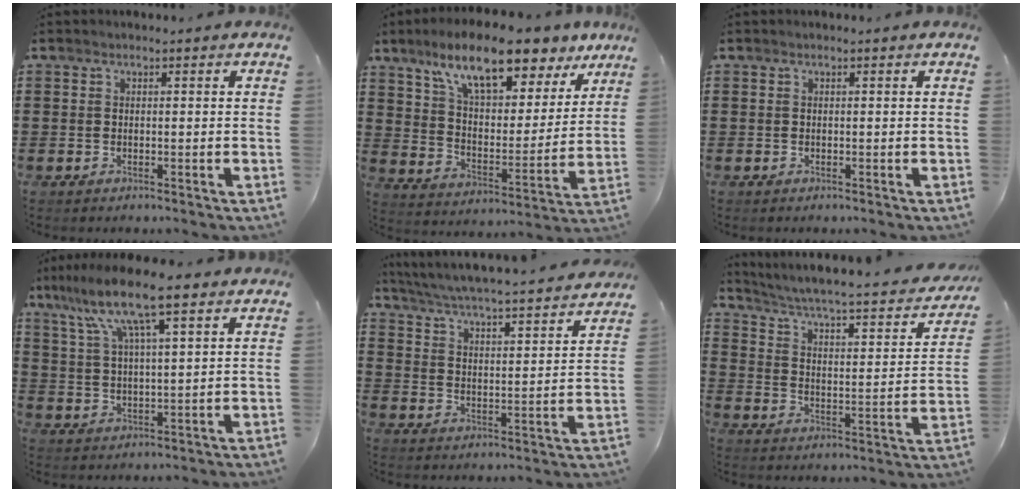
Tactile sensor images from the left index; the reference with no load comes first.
{"total": 12.3, "force": [9.7, 2.9, 7.0], "torque": [-0.147, -0.040, 0.166]}
{"total": 0.0}
{"total": 11.4, "force": [7.7, 1.4, 8.3], "torque": [-0.180, -0.012, 0.133]}
{"total": 4.5, "force": [4.2, -0.5, 1.5], "torque": [-0.052, -0.040, 0.064]}
{"total": 3.5, "force": [2.4, 0.3, 2.5], "torque": [-0.064, -0.035, 0.027]}